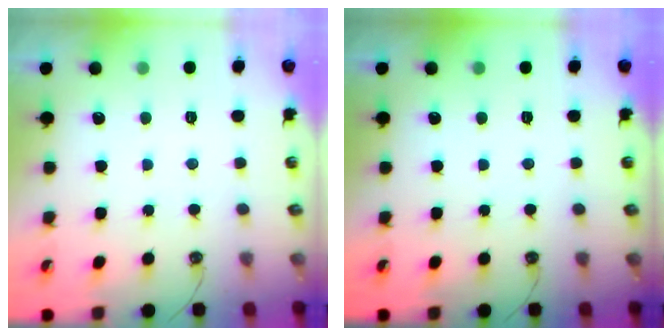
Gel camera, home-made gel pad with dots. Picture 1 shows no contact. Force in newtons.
{"total": 0.0}